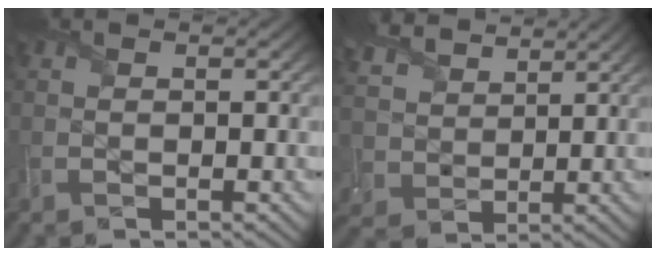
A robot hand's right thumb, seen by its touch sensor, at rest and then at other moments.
{"total": 7.6, "force": [5.3, 4.5, 3.2], "torque": [-0.103, 0.016, 0.101]}